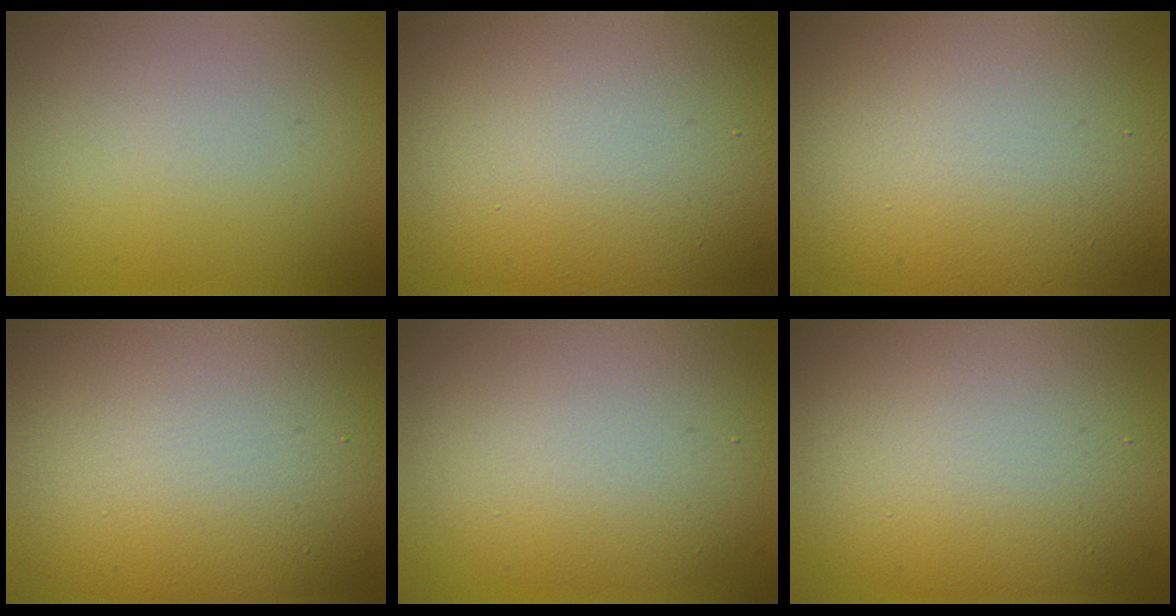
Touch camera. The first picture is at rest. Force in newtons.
{"total": 15.1, "press": 15.1, "slide": 1.3}
{"total": 16.0, "press": 15.9, "slide": 1.3}
{"total": 14.6, "press": 14.5, "slide": 0.7}
{"total": 8.5, "press": 8.4, "slide": 0.9}
{"total": 11.8, "press": 11.7, "slide": 1.0}